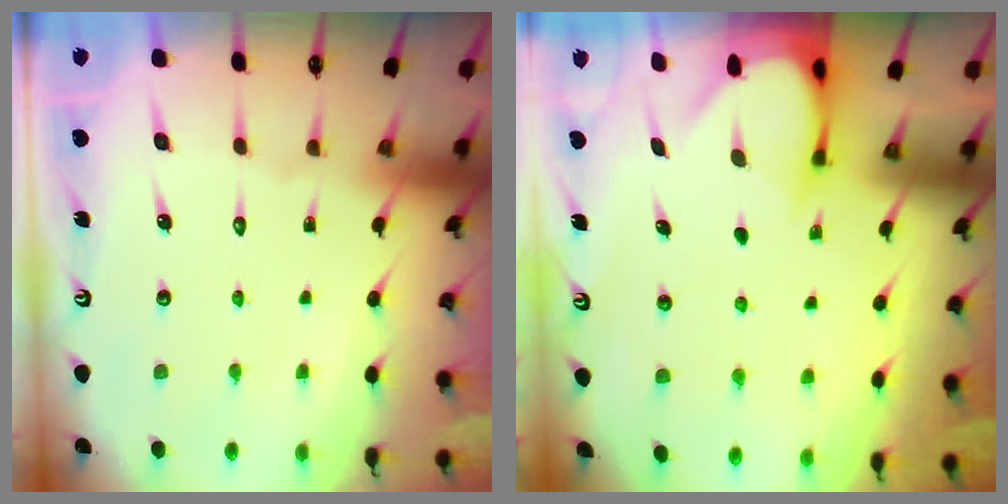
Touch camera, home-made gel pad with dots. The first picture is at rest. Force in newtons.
{"total": 3.3, "press": 3.3, "slide": 0.3}